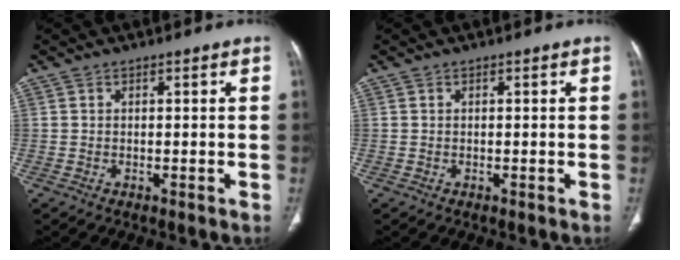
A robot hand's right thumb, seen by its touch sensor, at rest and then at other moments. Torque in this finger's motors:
{"motor_torque": [0.05, 0.04, -0.12, 0.06, 0.01]}